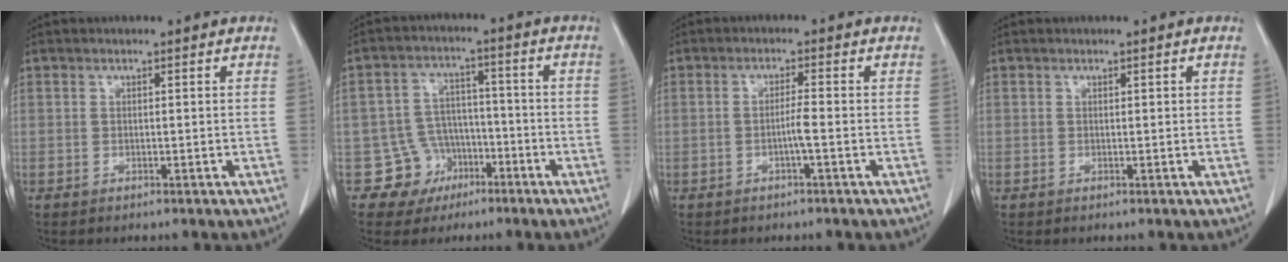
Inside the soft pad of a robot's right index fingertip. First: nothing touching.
{"total": 7.0, "force": [-3.3, 6.2, 0.0], "torque": [0.014, 0.019, -0.048]}
{"total": 2.2, "force": [-0.8, -0.4, 2.0], "torque": [-0.040, -0.001, -0.014]}
{"total": 0.0}